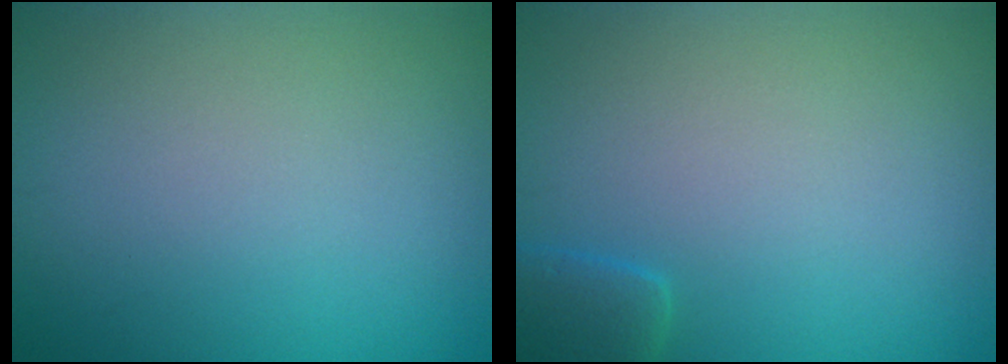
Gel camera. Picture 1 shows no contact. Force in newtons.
{"total": 2.3, "press": 2.3, "slide": 0.2}